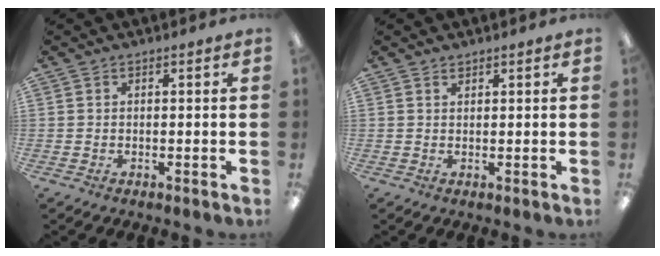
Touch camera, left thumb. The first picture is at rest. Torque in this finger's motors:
{"motor_torque": [-0.34, -0.35, -0.11, -0.06, -0.02]}